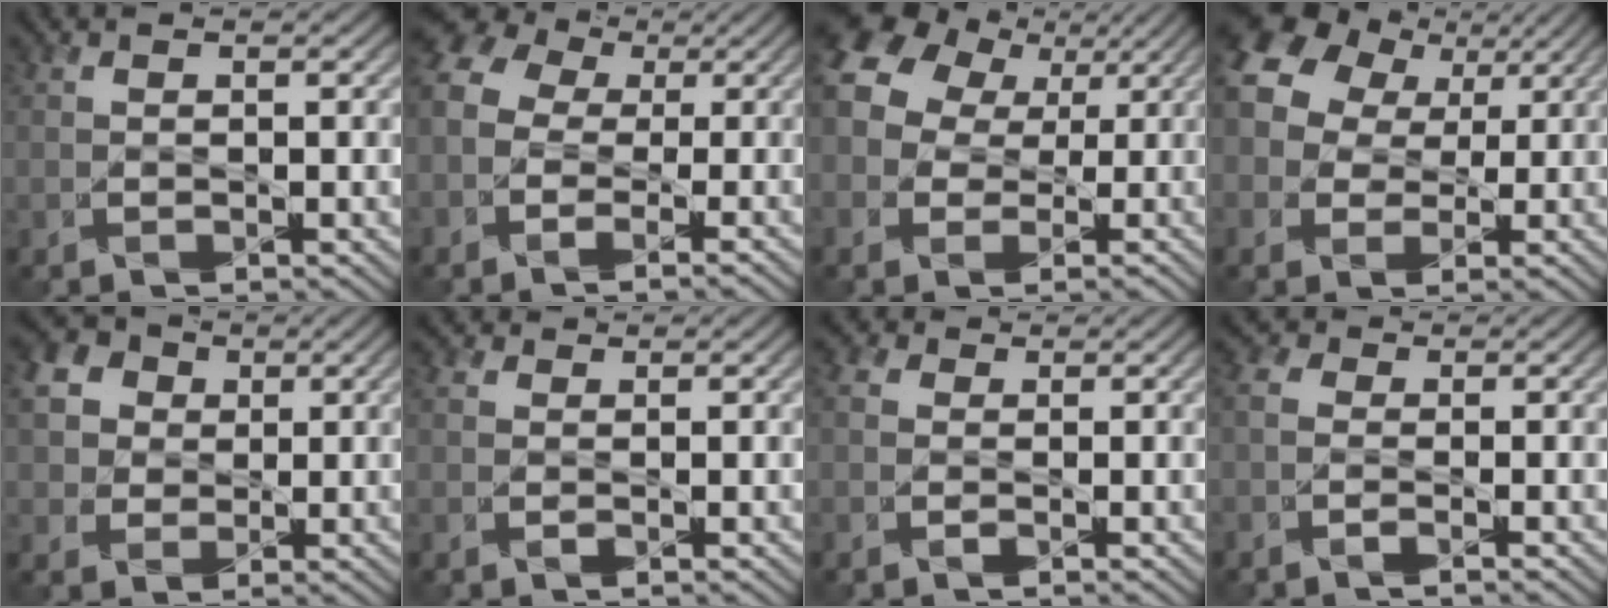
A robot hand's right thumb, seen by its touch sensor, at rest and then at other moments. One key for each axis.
{"total": 9.0, "fx": -1.6, "fy": 6.9, "fz": 5.6, "tx": -0.134, "ty": -0.001, "tz": -0.038}
{"total": 11.2, "fx": 3.0, "fy": 9.0, "fz": 5.9, "tx": -0.167, "ty": 0.029, "tz": 0.042}
{"total": 11.1, "fx": 4.3, "fy": 8.4, "fz": 5.9, "tx": -0.162, "ty": 0.045, "tz": 0.070}
{"total": 8.9, "fx": 2.5, "fy": 7.6, "fz": 4.0, "tx": -0.130, "ty": 0.031, "tz": 0.034}
{"total": 1.1, "fx": 0.6, "fy": 0.8, "fz": 0.6, "tx": -0.014, "ty": 0.001, "tz": 0.008}
{"total": 2.0, "fx": 0.1, "fy": 1.7, "fz": 1.2, "tx": -0.027, "ty": 0.000, "tz": -0.005}
{"total": 2.2, "fx": -0.9, "fy": 1.1, "fz": 1.8, "tx": -0.048, "ty": 0.001, "tz": -0.027}